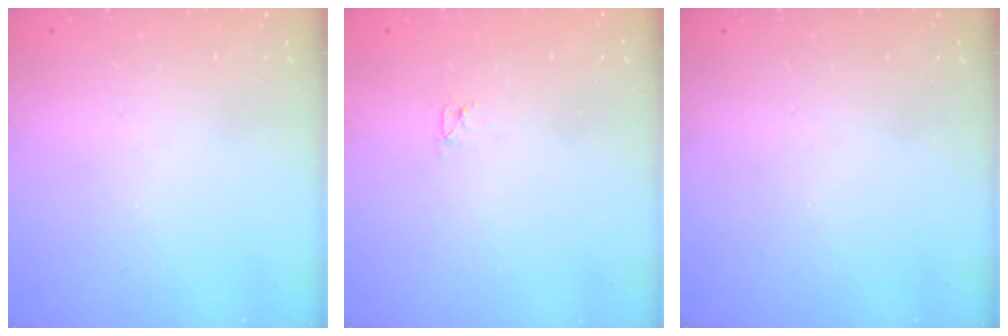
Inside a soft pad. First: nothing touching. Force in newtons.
{"total": 2.6, "press": 2.6, "slide": 0.3}
{"total": 0.0}